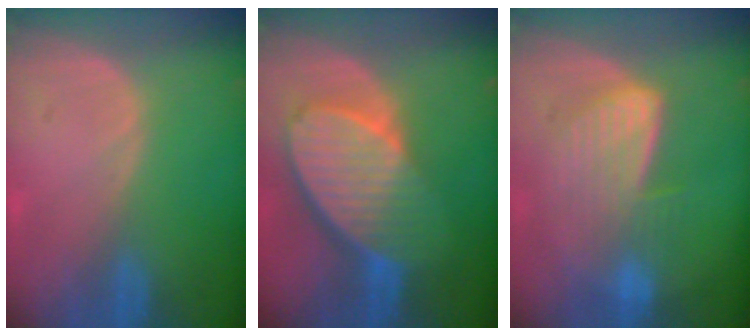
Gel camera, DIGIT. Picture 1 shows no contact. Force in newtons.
{"total": 10.2, "press": 9.0, "slide": 4.9}
{"total": 7.1, "press": 7.0, "slide": 1.1}